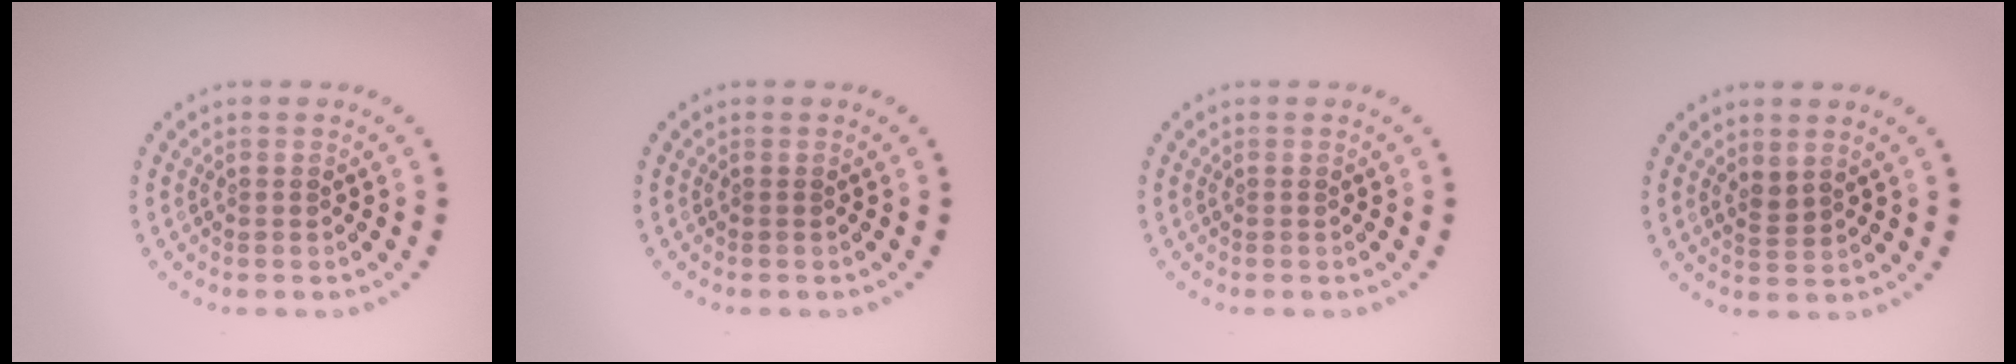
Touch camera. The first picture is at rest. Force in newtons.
{"total": 0.0}
{"total": 0.0}
{"total": 1.2, "press": 1.0, "slide": 0.7}